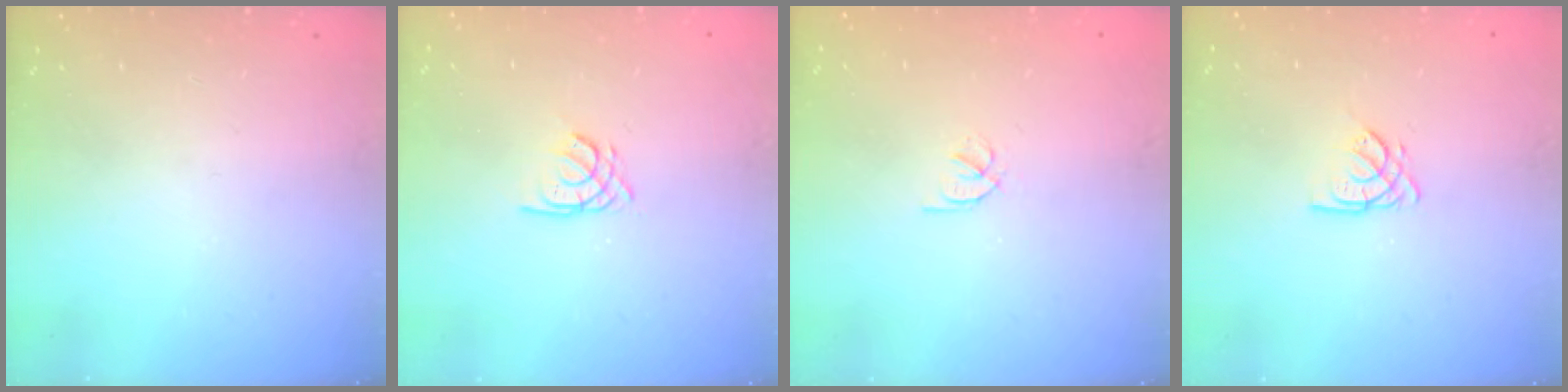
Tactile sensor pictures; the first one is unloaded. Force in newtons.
{"total": 2.2, "press": 2.2, "slide": 0.0}
{"total": 2.1, "press": 2.1, "slide": 0.4}
{"total": 3.1, "press": 3.1, "slide": 0.3}